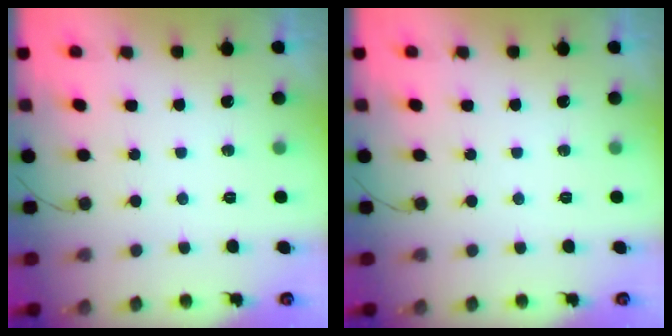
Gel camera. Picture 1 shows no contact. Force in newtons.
{"total": 0.0}